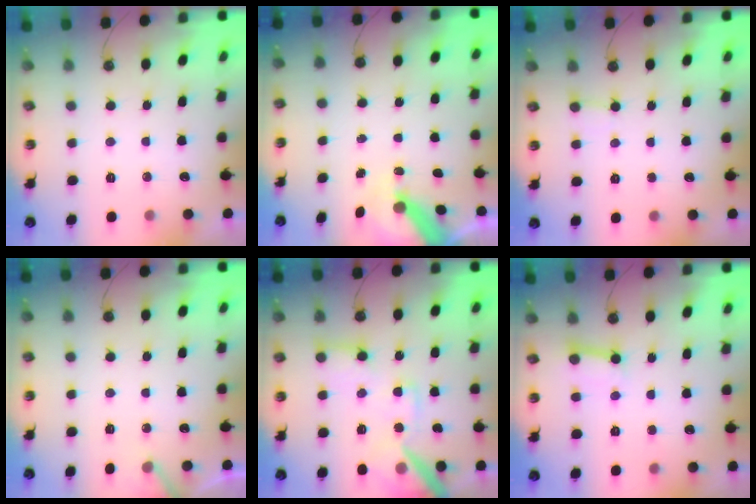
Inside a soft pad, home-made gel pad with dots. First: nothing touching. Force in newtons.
{"total": 8.0, "press": 8.0, "slide": 0.8}
{"total": 1.9, "press": 1.9, "slide": 0.3}
{"total": 5.3, "press": 5.2, "slide": 0.4}
{"total": 16.7, "press": 16.5, "slide": 2.3}
{"total": 3.0, "press": 3.0, "slide": 0.1}